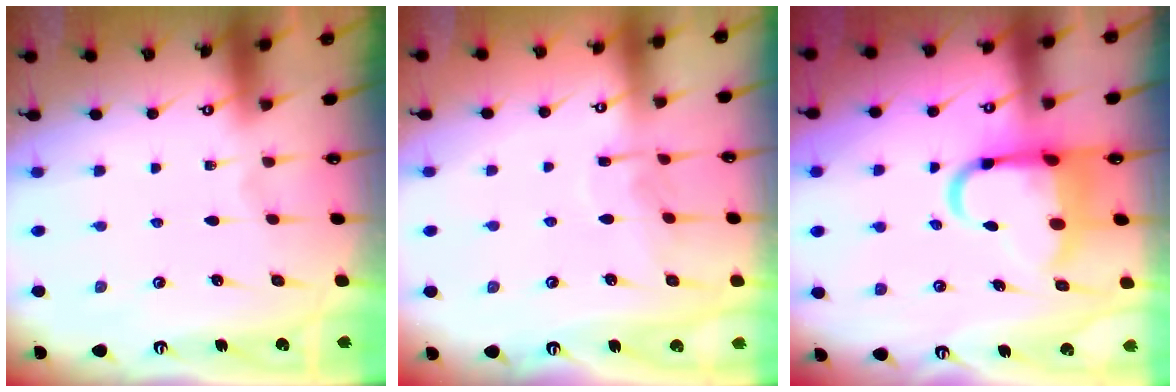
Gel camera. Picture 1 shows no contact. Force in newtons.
{"total": 7.4, "press": 7.4, "slide": 0.0}
{"total": 10.8, "press": 10.4, "slide": 2.8}